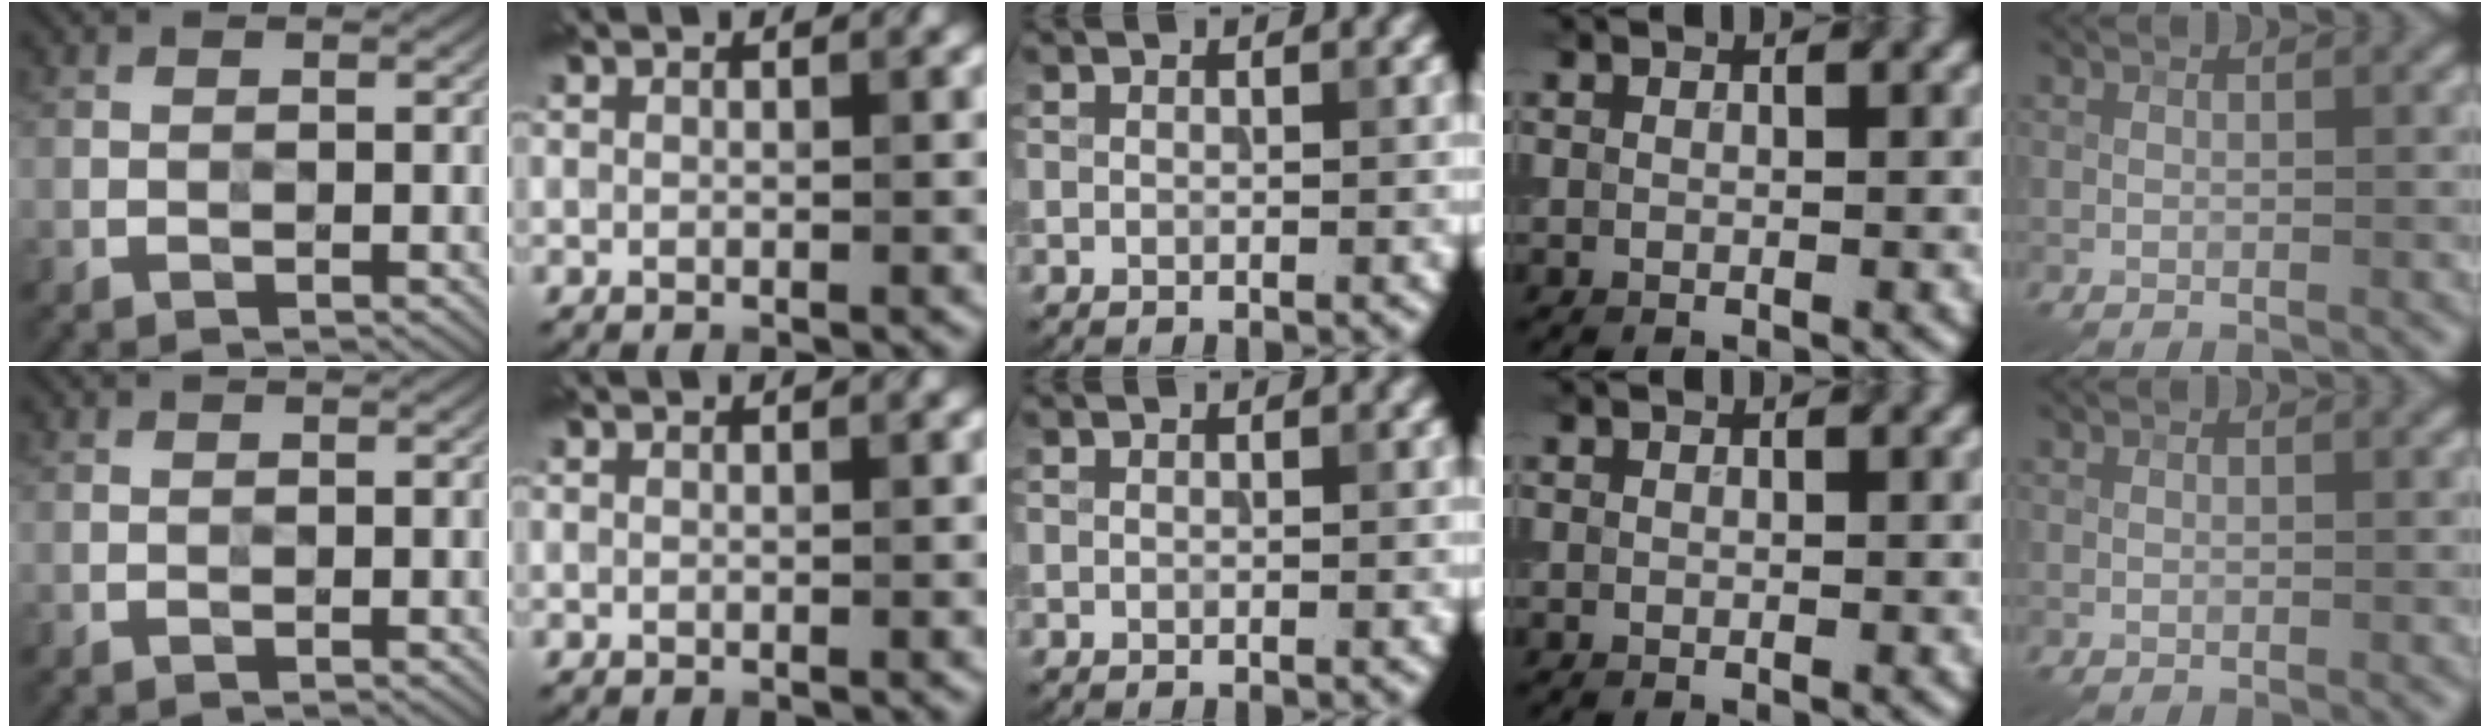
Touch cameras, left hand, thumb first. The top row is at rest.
{}